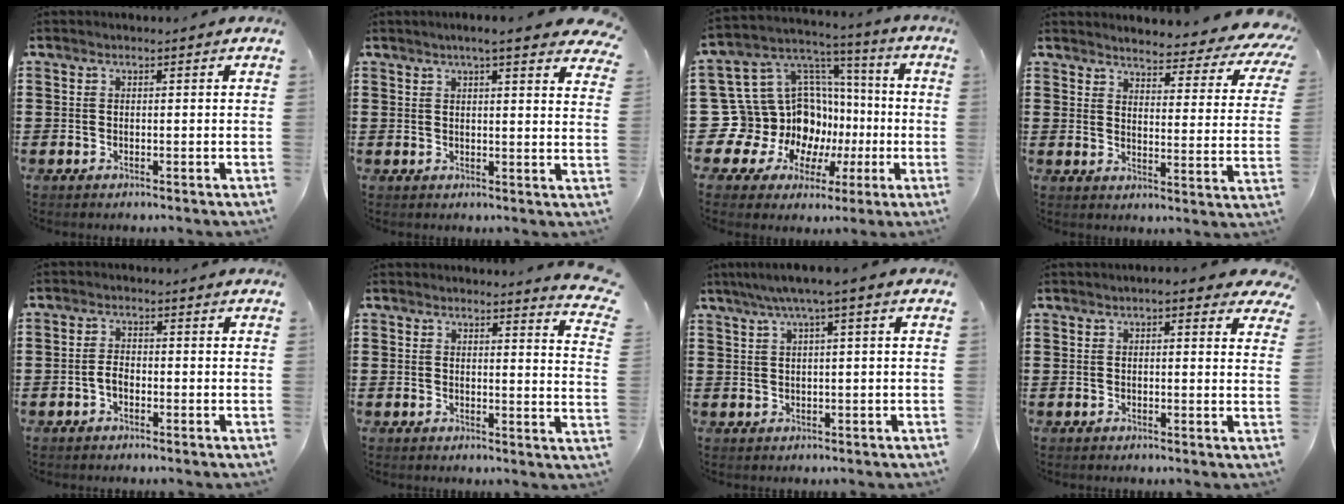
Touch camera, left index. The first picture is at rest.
{"total": 4.4, "force": [3.5, -0.1, 2.6], "torque": [-0.052, -0.006, 0.061]}
{"total": 15.9, "force": [-2.7, 14.7, 5.5], "torque": [-0.158, -0.032, -0.002]}
{"total": 3.9, "force": [3.7, 0.2, 1.3], "torque": [-0.040, -0.035, 0.056]}
{"total": 2.2, "force": [-0.9, 1.1, 1.7], "torque": [-0.050, -0.002, -0.022]}
{"total": 2.9, "force": [2.8, 0.2, 0.7], "torque": [-0.009, -0.015, 0.050]}
{"total": 2.7, "force": [0.6, -0.1, 2.7], "torque": [-0.051, -0.003, 0.007]}
{"total": 2.0, "force": [1.2, 0.5, 1.5], "torque": [-0.024, 0.003, 0.019]}